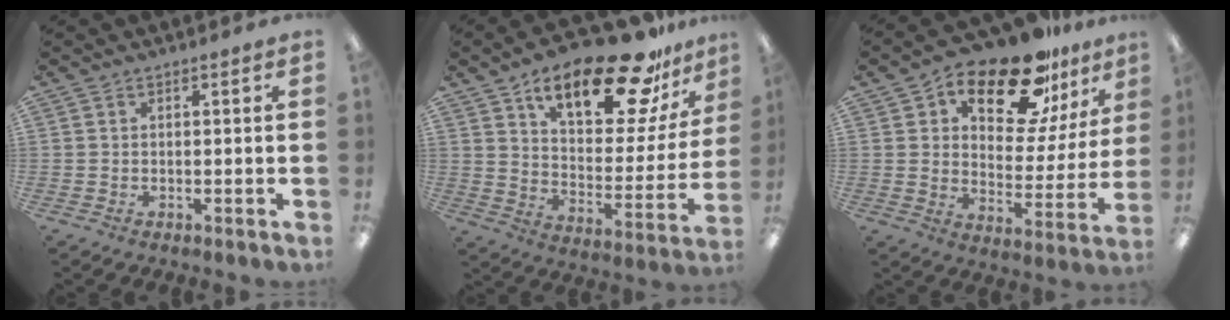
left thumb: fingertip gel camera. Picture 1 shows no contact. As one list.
[{"total": 24.2, "force": [16.6, 8.6, 15.4], "torque": [-0.225, -0.101, 0.271]}, {"total": 19.5, "force": [14.0, 8.1, 10.8], "torque": [-0.168, -0.089, 0.234]}]